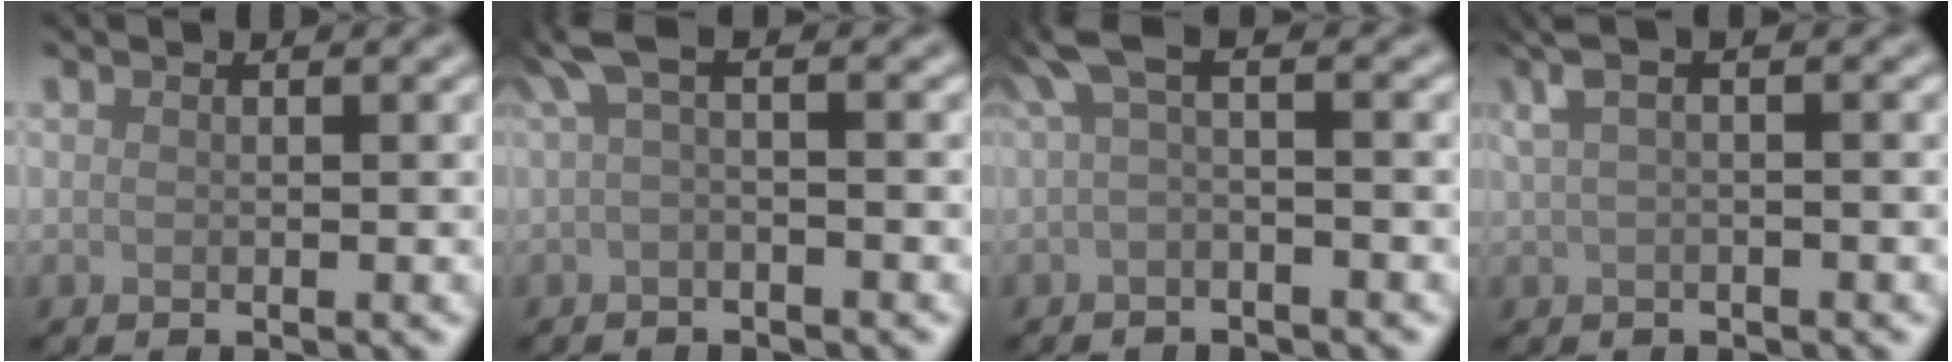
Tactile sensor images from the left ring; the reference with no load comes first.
{"total": 2.8, "force": [0.5, 0.7, 2.6], "torque": [-0.050, 0.004, 0.003]}
{"total": 3.1, "force": [0.4, 0.8, 2.9], "torque": [-0.057, 0.004, -0.001]}
{"total": 2.9, "force": [1.3, 0.7, 2.5], "torque": [-0.049, 0.010, 0.022]}